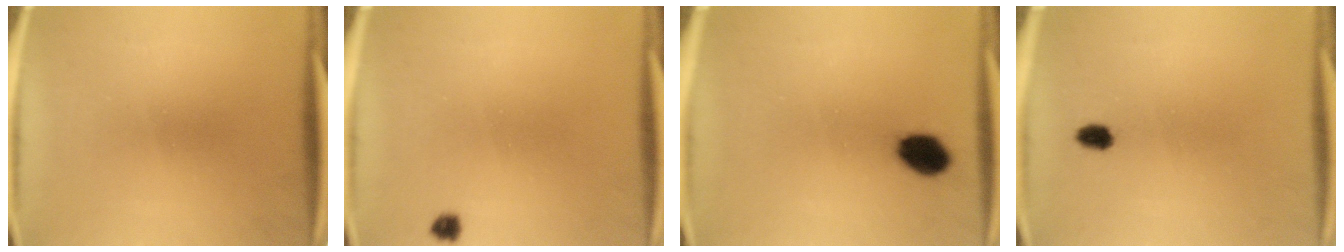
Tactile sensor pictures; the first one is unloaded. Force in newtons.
{"total": 1.4}
{"total": 6.3}
{"total": 2.2}